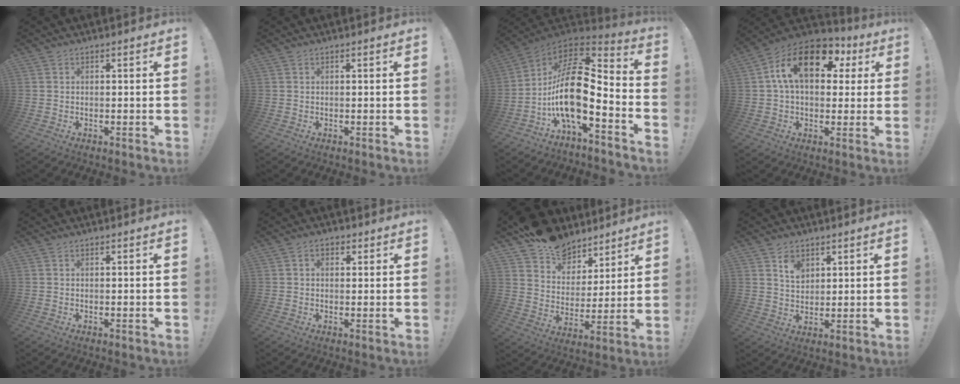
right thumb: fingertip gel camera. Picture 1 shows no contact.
{"total": 0.0}
{"total": 19.0, "force": [-2.9, 7.6, 17.2], "torque": [-0.335, 0.004, -0.051]}
{"total": 17.6, "force": [5.6, 10.2, 13.2], "torque": [-0.218, -0.004, 0.093]}
{"total": 0.0}
{"total": 2.7, "force": [0.6, 2.0, 1.6], "torque": [-0.021, 0.003, 0.010]}
{"total": 13.0, "force": [9.6, 8.2, 3.2], "torque": [-0.064, -0.066, 0.181]}
{"total": 5.7, "force": [3.4, 3.9, 2.3], "torque": [-0.018, -0.022, 0.059]}